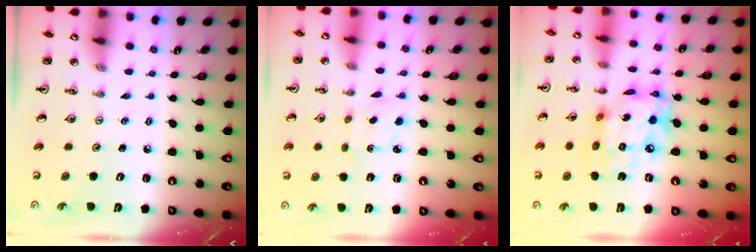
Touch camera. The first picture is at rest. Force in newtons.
{"total": 1.7, "press": 1.5, "slide": 0.8}
{"total": 16.0, "press": 15.9, "slide": 1.8}